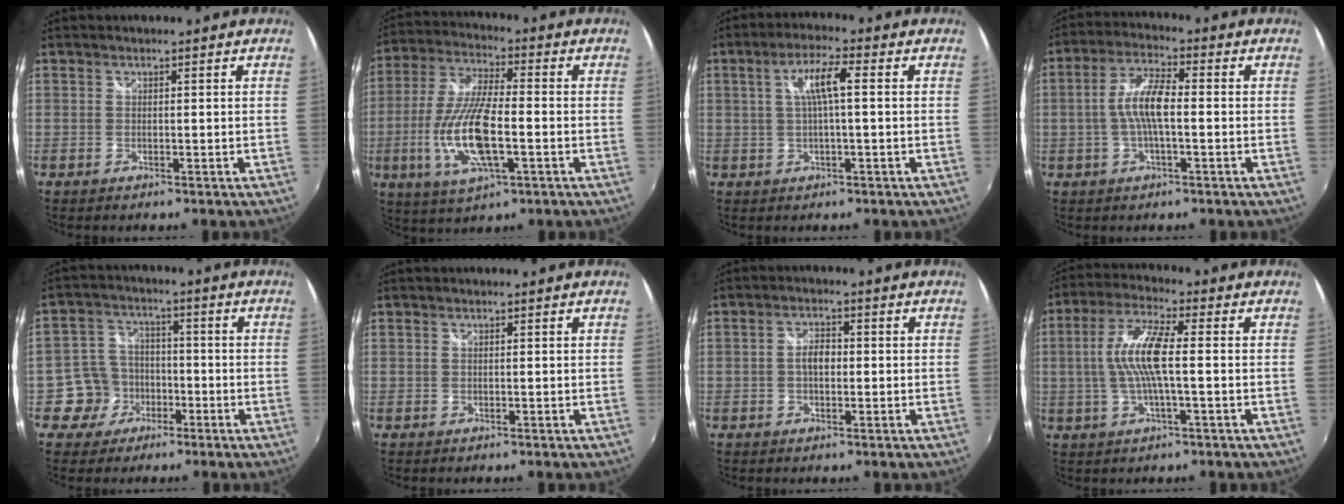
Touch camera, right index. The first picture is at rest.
{"total": 15.0, "force": [-3.6, 4.8, 13.8], "torque": [-0.287, -0.012, -0.066]}
{"total": 6.1, "force": [0.9, 0.8, 6.0], "torque": [-0.110, 0.007, 0.019]}
{"total": 7.6, "force": [-0.8, 2.0, 7.3], "torque": [-0.147, 0.011, -0.016]}
{"total": 7.2, "force": [-3.1, 6.4, 0.9], "torque": [-0.041, 0.028, -0.051]}
{"total": 0.0}
{"total": 3.5, "force": [-0.2, 2.0, 2.8], "torque": [-0.050, 0.007, -0.004]}
{"total": 10.0, "force": [-0.1, 1.9, 9.8], "torque": [-0.194, 0.006, -0.001]}